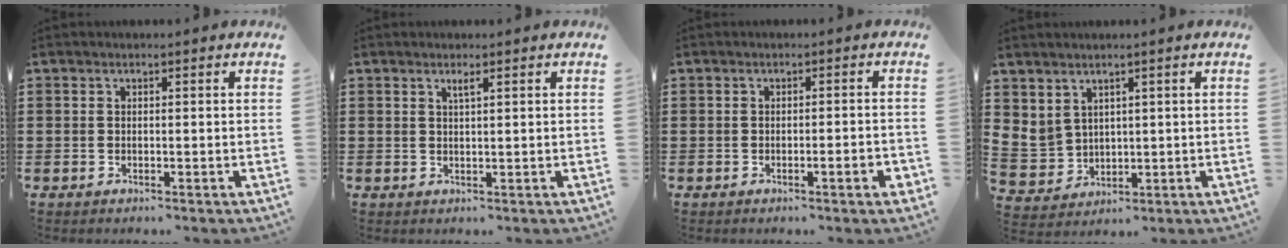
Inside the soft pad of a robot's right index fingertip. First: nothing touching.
{"total": 1.1, "force": [0.7, 0.1, 0.9], "torque": [-0.018, 0.000, 0.011]}
{"total": 2.1, "force": [-0.9, 0.1, 1.9], "torque": [-0.031, -0.003, -0.016]}
{"total": 3.6, "force": [2.4, 2.7, 0.5], "torque": [-0.035, -0.005, 0.044]}